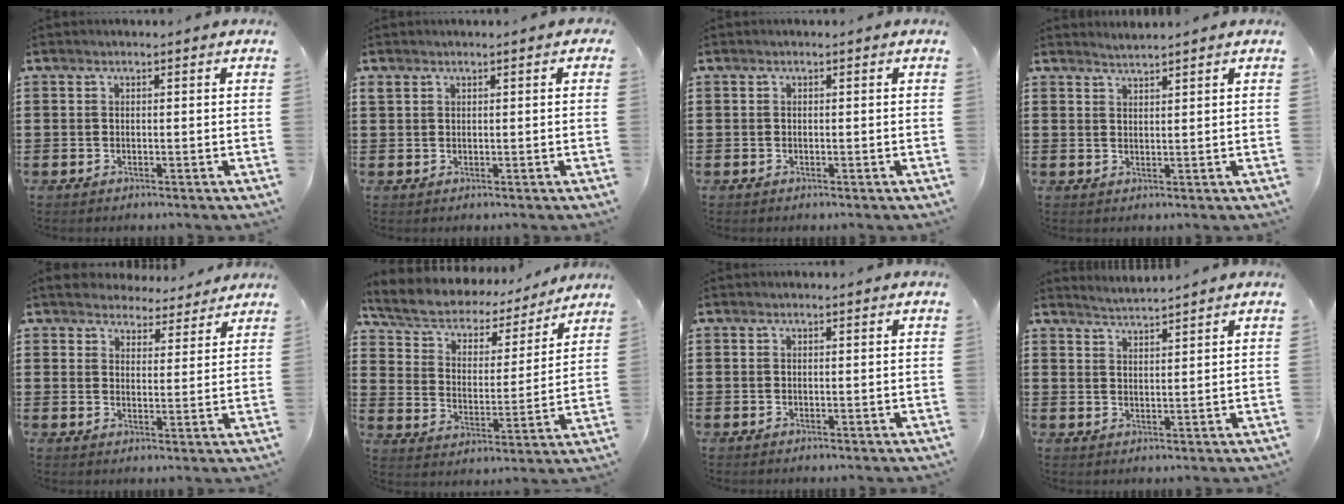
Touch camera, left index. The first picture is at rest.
{"total": 1.1, "force": [0.6, 0.8, 0.4], "torque": [-0.012, 0.005, 0.011]}
{"total": 0.0}
{"total": 1.5, "force": [1.5, -0.3, -0.1], "torque": [-0.001, 0.002, 0.030]}
{"total": 4.4, "force": [4.3, 1.1, 0.1], "torque": [-0.022, -0.014, 0.079]}
{"total": 5.7, "force": [5.1, 2.1, 1.6], "torque": [-0.058, -0.034, 0.085]}
{"total": 0.0}
{"total": 2.5, "force": [2.4, -0.5, -0.1], "torque": [-0.006, -0.008, 0.045]}